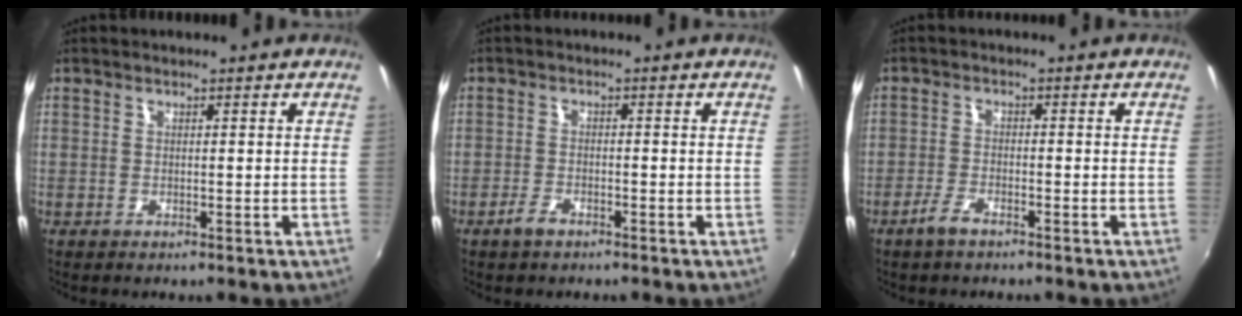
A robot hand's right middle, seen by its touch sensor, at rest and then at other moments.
{"total": 2.6, "force": [-1.9, 1.1, 1.4], "torque": [-0.038, -0.003, -0.039]}
{"total": 3.2, "force": [-2.4, 1.0, 1.9], "torque": [-0.057, -0.002, -0.049]}